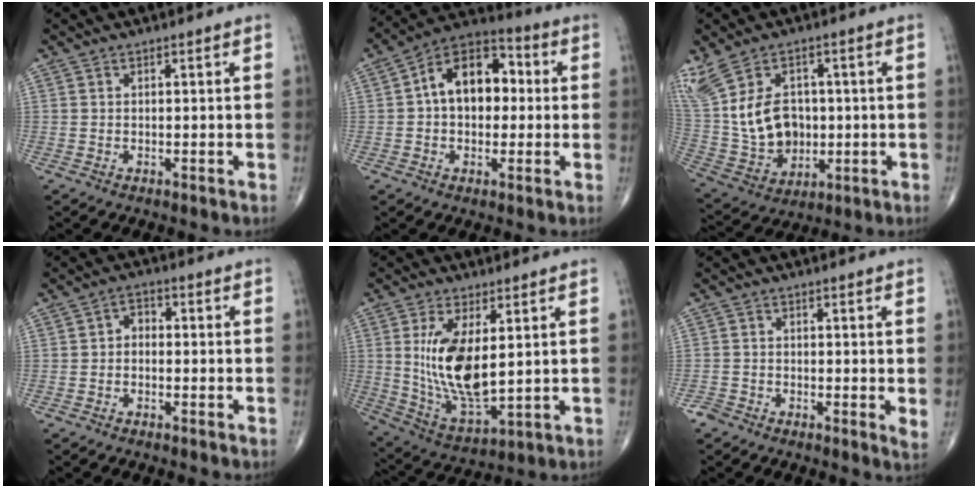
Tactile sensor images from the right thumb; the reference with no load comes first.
{"total": 13.9, "force": [1.4, 9.0, 10.4], "torque": [-0.130, 0.033, 0.009]}
{"total": 18.5, "force": [3.2, 13.4, 12.3], "torque": [-0.259, 0.010, 0.092]}
{"total": 2.7, "force": [-0.4, 2.0, 1.8], "torque": [-0.014, 0.015, -0.018]}
{"total": 14.4, "force": [2.5, 6.4, 12.7], "torque": [-0.238, -0.027, 0.066]}
{"total": 2.7, "force": [-0.9, 1.1, 2.3], "torque": [-0.032, -0.004, -0.029]}